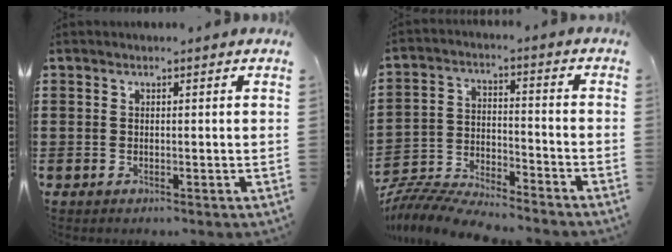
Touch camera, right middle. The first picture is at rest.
{"total": 7.8, "force": [-7.6, 0.7, 1.3], "torque": [-0.030, 0.009, -0.153]}